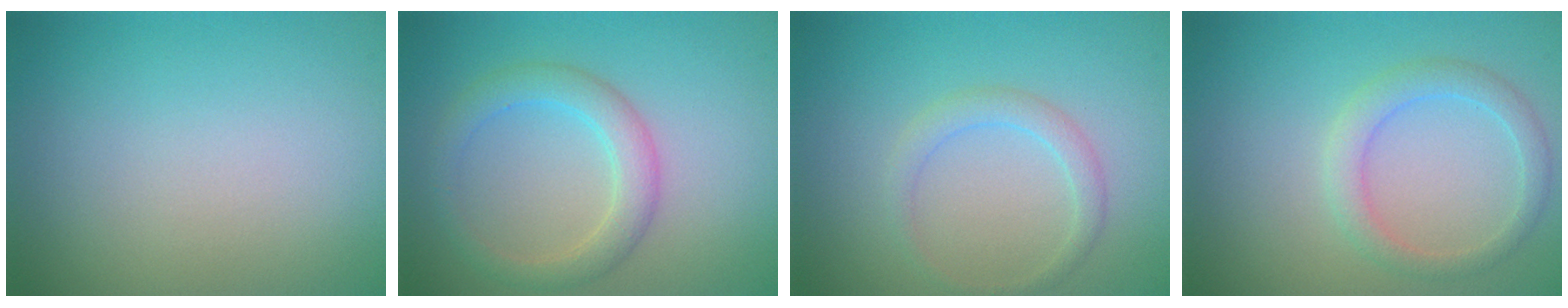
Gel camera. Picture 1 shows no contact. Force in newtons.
{"total": 3.1, "press": 3.1, "slide": 0.1}
{"total": 1.8, "press": 1.8, "slide": 0.0}
{"total": 2.4, "press": 2.4, "slide": 0.1}